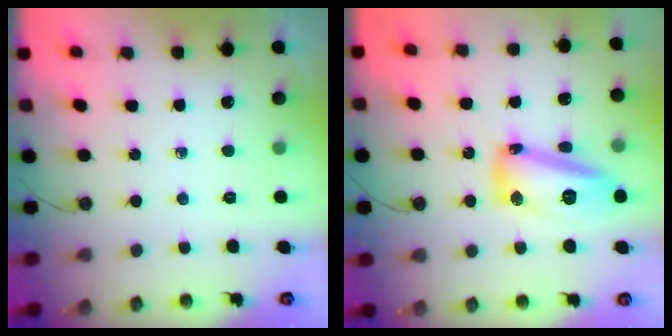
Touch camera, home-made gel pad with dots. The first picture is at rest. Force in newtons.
{"total": 14.9, "press": 14.8, "slide": 1.1}